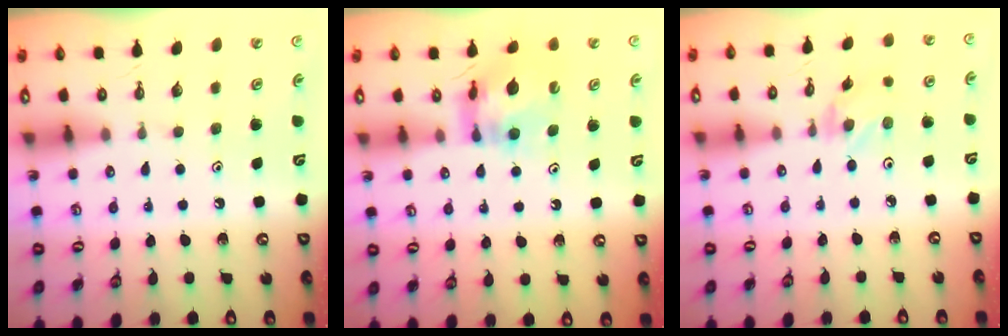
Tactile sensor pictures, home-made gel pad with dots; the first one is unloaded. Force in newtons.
{"total": 10.5, "press": 10.5, "slide": 1.1}
{"total": 1.1, "press": 1.0, "slide": 0.4}